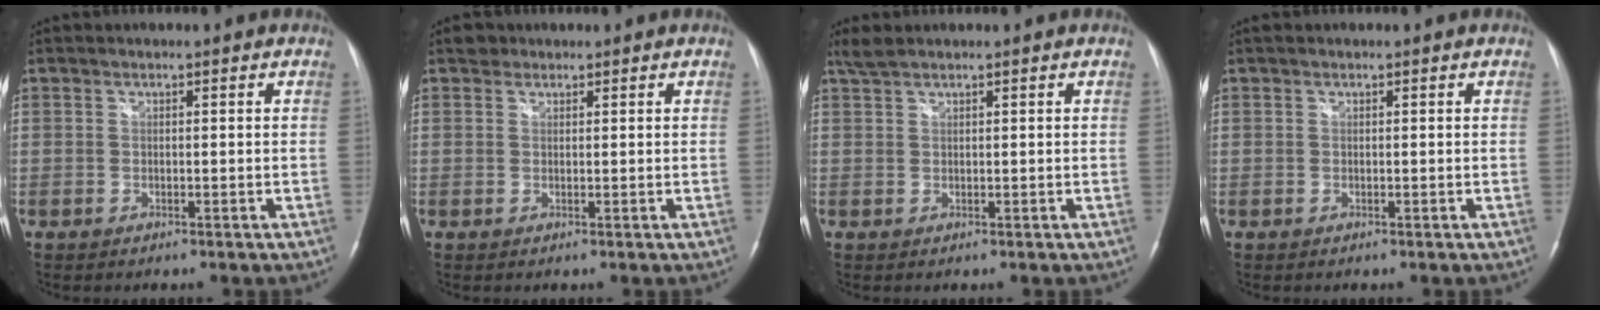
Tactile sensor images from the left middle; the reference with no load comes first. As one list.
[{"total": 1.4, "force": [1.1, 0.9, 0.1], "torque": [0.004, 0.008, 0.014]}, {"total": 2.1, "force": [1.9, 0.2, 0.9], "torque": [-0.024, 0.014, 0.043]}, {"total": 0.0}]